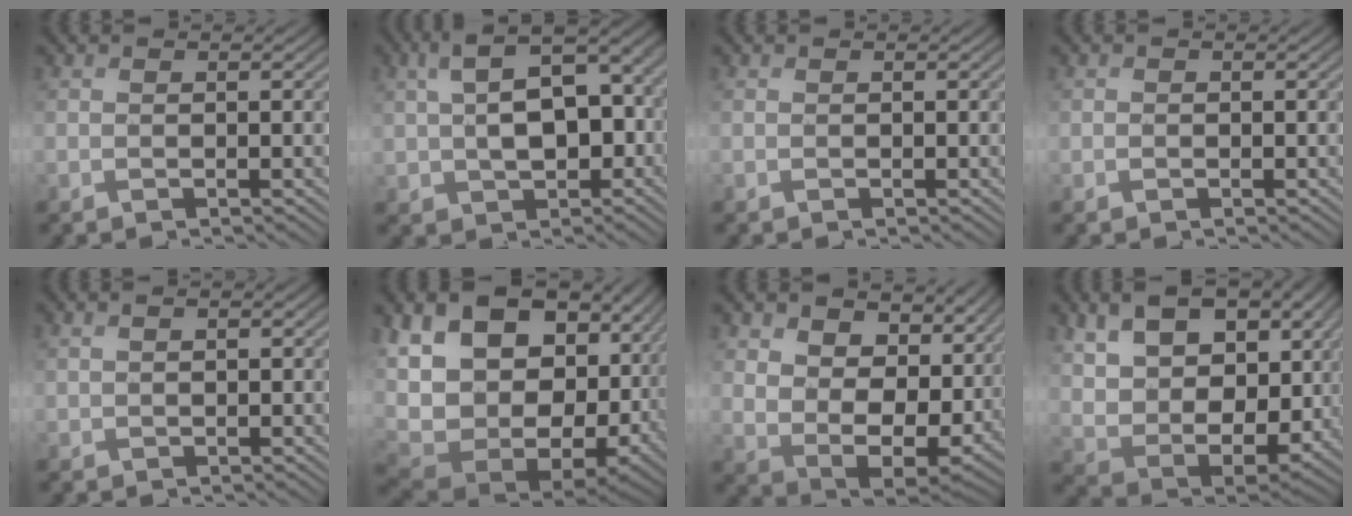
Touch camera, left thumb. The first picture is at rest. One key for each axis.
{"total": 11.0, "fx": 0.2, "fy": 7.0, "fz": 8.5, "tx": -0.163, "ty": -0.006, "tz": 0.013}
{"total": 0.0}
{"total": 0.5, "fx": -0.4, "fy": 0.4, "fz": -0.2, "tx": 0.005, "ty": -0.003, "tz": -0.006}
{"total": 1.5, "fx": 0.3, "fy": 1.0, "fz": 1.0, "tx": -0.022, "ty": 0.000, "tz": 0.010}
{"total": 19.1, "fx": 1.0, "fy": 13.4, "fz": 13.6, "tx": -0.281, "ty": -0.039, "tz": 0.080}
{"total": 12.9, "fx": 4.9, "fy": 8.7, "fz": 8.1, "tx": -0.186, "ty": -0.015, "tz": 0.090}
{"total": 12.9, "fx": 4.2, "fy": 8.5, "fz": 8.8, "tx": -0.184, "ty": -0.011, "tz": 0.075}